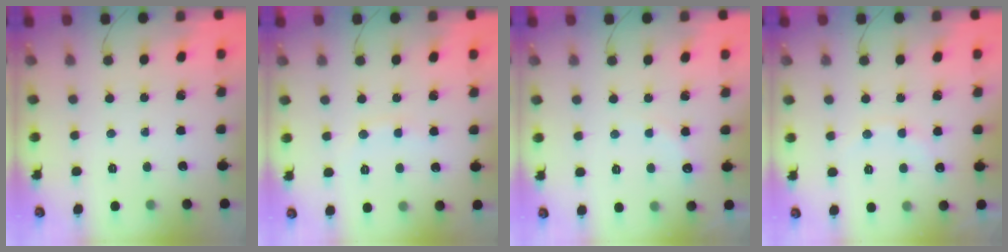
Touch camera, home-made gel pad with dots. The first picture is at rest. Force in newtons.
{"total": 5.8, "press": 5.7, "slide": 1.2}
{"total": 7.4, "press": 7.2, "slide": 1.4}
{"total": 8.6, "press": 8.5, "slide": 1.3}